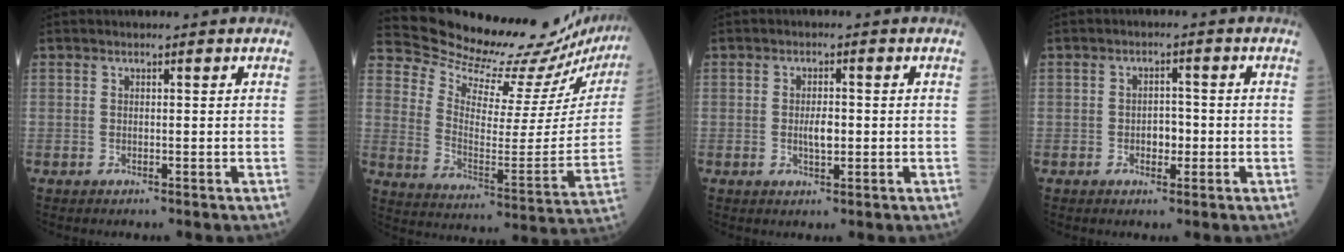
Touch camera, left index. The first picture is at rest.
{"total": 23.2, "force": [22.6, 2.5, 4.6], "torque": [-0.091, -0.119, 0.298]}
{"total": 2.5, "force": [-0.4, 0.9, 2.3], "torque": [-0.043, -0.002, -0.007]}
{"total": 2.5, "force": [-0.9, 1.5, 1.8], "torque": [-0.021, 0.003, -0.014]}